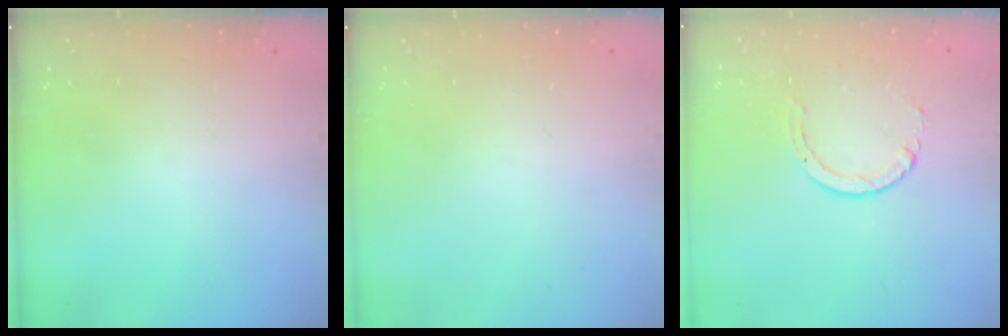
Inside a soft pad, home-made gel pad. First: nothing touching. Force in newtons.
{"total": 0.0}
{"total": 3.2, "press": 3.2, "slide": 0.4}